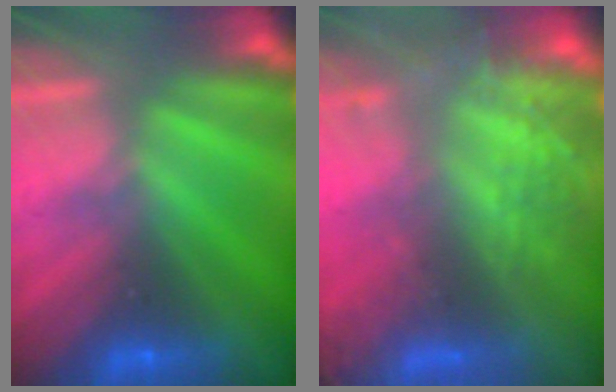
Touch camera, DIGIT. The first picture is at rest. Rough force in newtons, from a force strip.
{"total": 6.0}